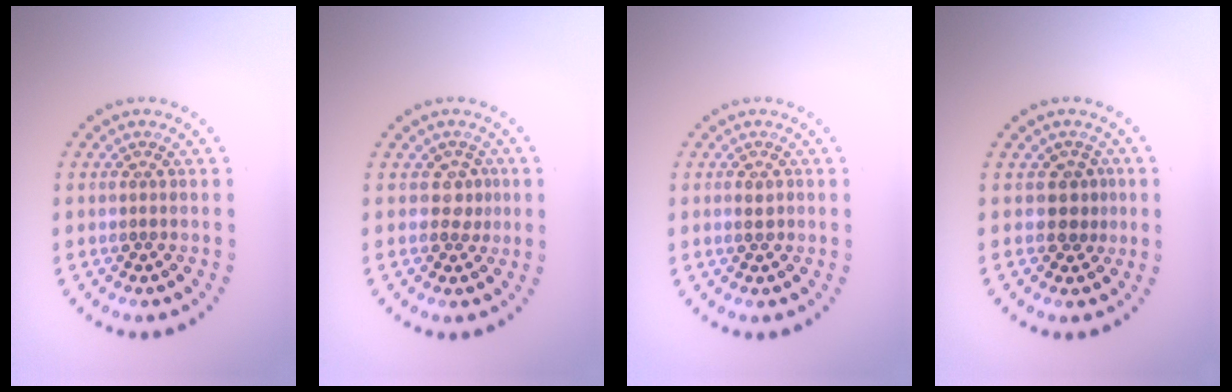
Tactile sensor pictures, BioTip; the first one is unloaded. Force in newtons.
{"total": 1.4, "press": 1.2, "slide": 0.8}
{"total": 0.9, "press": 0.9, "slide": 0.2}
{"total": 1.9, "press": 1.5, "slide": 1.2}